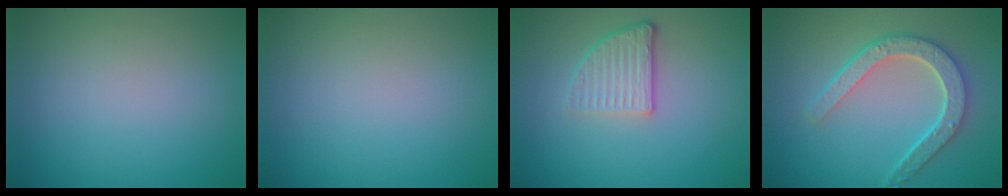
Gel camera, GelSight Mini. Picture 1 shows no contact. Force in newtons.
{"total": 0.0}
{"total": 3.7, "press": 2.5, "slide": 2.7}
{"total": 5.1, "press": 4.0, "slide": 3.2}